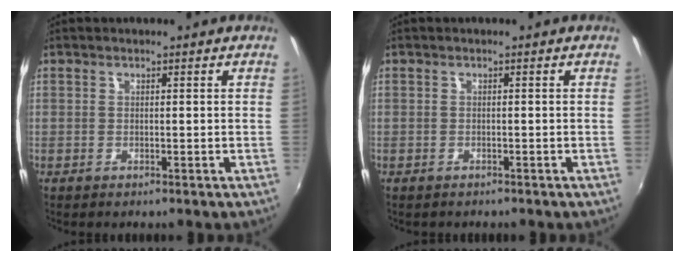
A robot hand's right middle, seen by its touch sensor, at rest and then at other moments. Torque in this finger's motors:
{"motor_torque": [0.58, -1.23, 0.05, 0.04]}